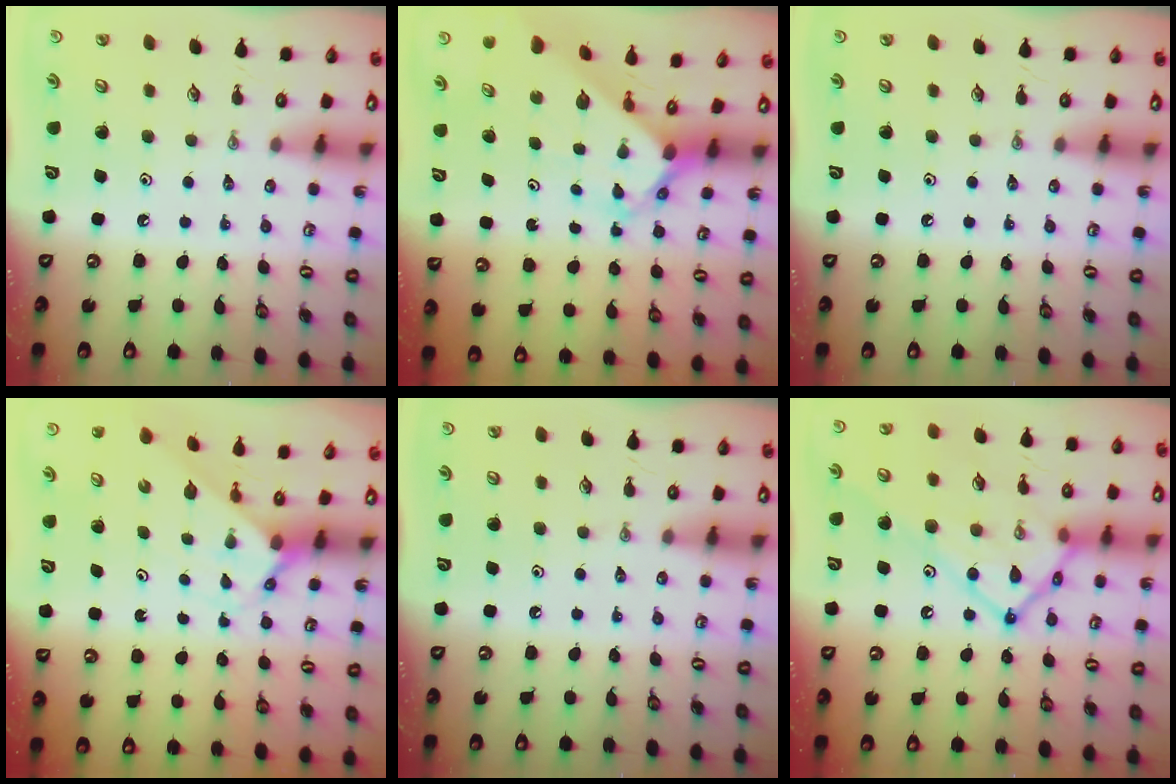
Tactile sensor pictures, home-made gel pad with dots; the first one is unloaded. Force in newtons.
{"total": 2.5, "press": 2.5, "slide": 0.2}
{"total": 0.0}
{"total": 2.5, "press": 2.5, "slide": 0.2}
{"total": 0.0}
{"total": 17.7, "press": 17.6, "slide": 2.2}